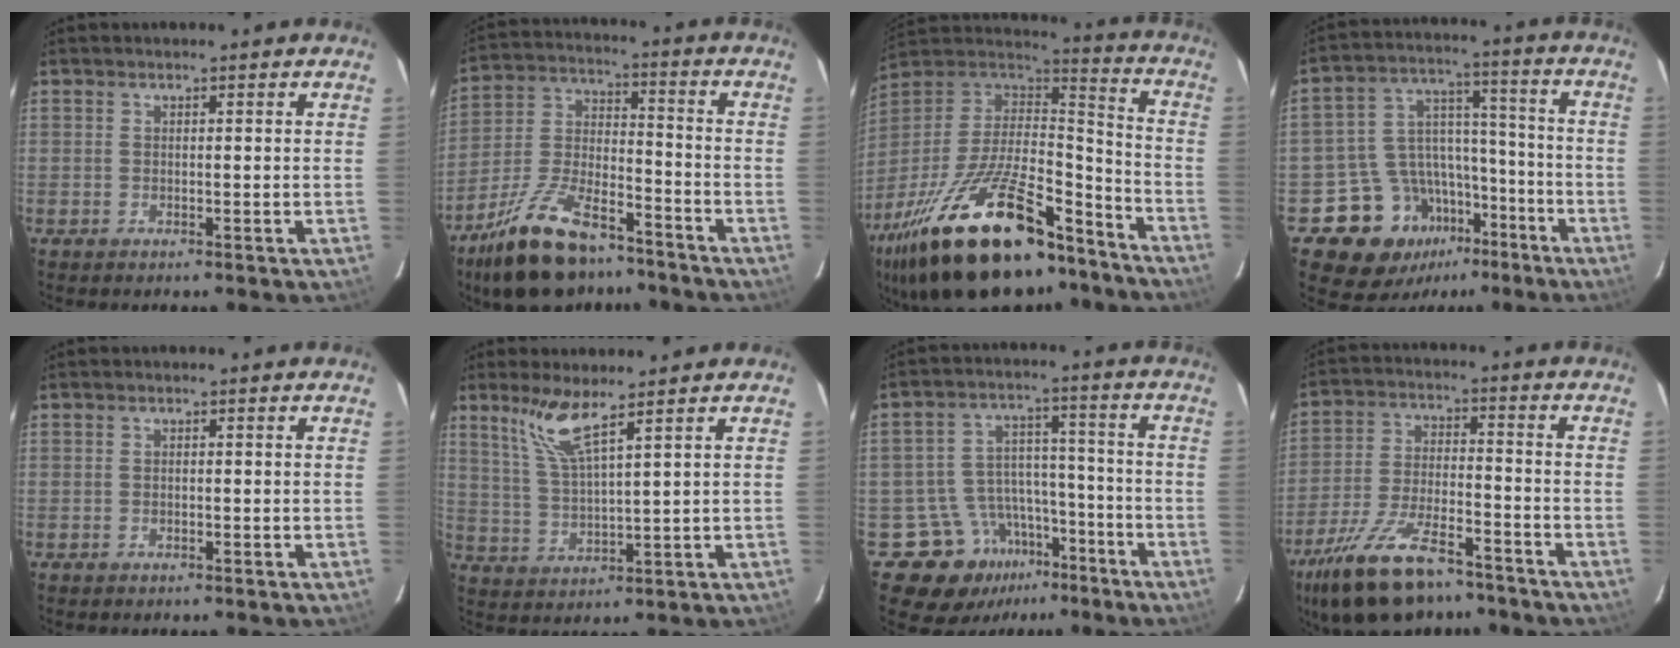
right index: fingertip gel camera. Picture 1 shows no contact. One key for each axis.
{"total": 18.8, "fx": -13.7, "fy": 7.8, "fz": 10.3, "tx": -0.210, "ty": 0.000, "tz": -0.235}
{"total": 32.9, "fx": -21.8, "fy": 12.5, "fz": 21.3, "tx": -0.405, "ty": -0.025, "tz": -0.336}
{"total": 15.2, "fx": -9.2, "fy": 11.3, "fz": 4.6, "tx": -0.102, "ty": 0.055, "tz": -0.130}
{"total": 0.5, "fx": -0.1, "fy": 0.4, "fz": 0.3, "tx": -0.005, "ty": 0.001, "tz": -0.003}
{"total": 7.1, "fx": 5.0, "fy": 0.1, "fz": 5.0, "tx": -0.102, "ty": 0.000, "tz": 0.110}
{"total": 11.3, "fx": -7.2, "fy": 8.2, "fz": 2.8, "tx": -0.061, "ty": 0.043, "tz": -0.098}
{"total": 18.2, "fx": -13.5, "fy": 6.8, "fz": 10.1, "tx": -0.211, "ty": -0.022, "tz": -0.229}